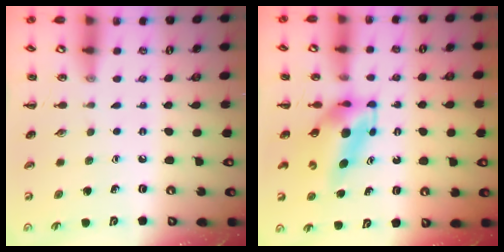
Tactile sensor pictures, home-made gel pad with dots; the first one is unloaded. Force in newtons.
{"total": 5.4, "press": 5.1, "slide": 1.5}